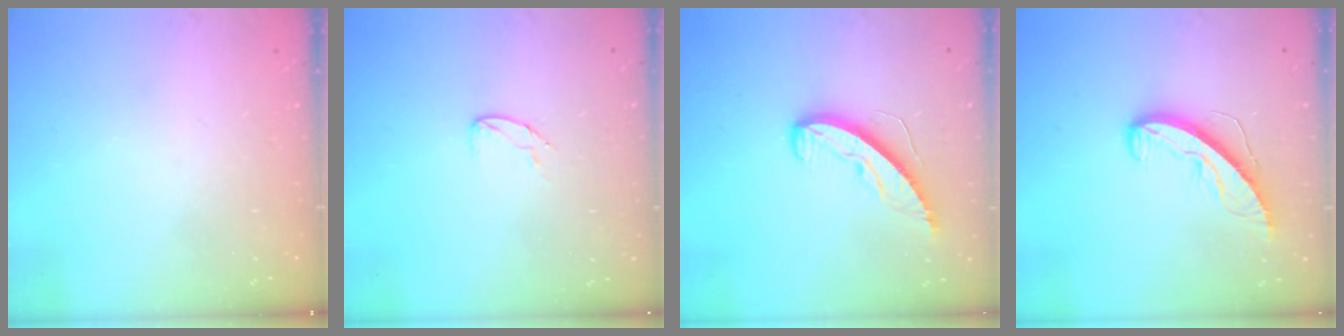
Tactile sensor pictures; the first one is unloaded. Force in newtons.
{"total": 4.9, "press": 4.9, "slide": 0.4}
{"total": 8.4, "press": 8.4, "slide": 0.6}
{"total": 8.6, "press": 8.5, "slide": 0.8}